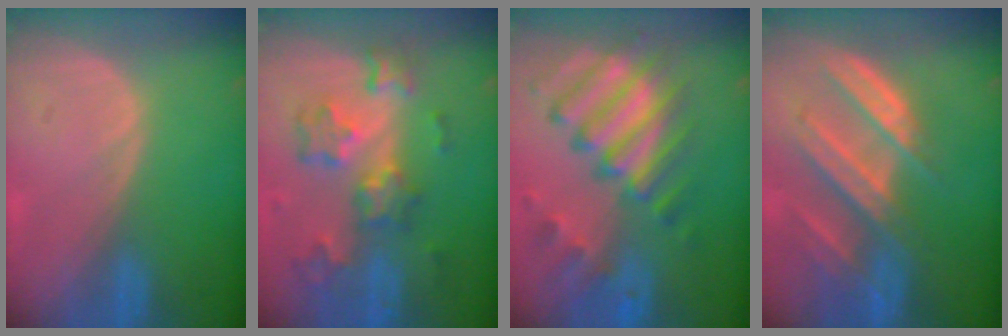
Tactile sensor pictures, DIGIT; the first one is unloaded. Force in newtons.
{"total": 8.8, "press": 7.8, "slide": 4.1}
{"total": 11.4, "press": 9.9, "slide": 5.7}
{"total": 9.3, "press": 8.3, "slide": 4.4}